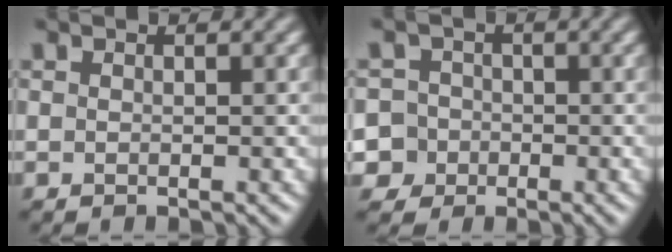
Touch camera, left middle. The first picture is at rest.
{"total": 6.2, "force": [-2.0, 5.7, 1.4], "torque": [-0.024, 0.017, -0.067]}